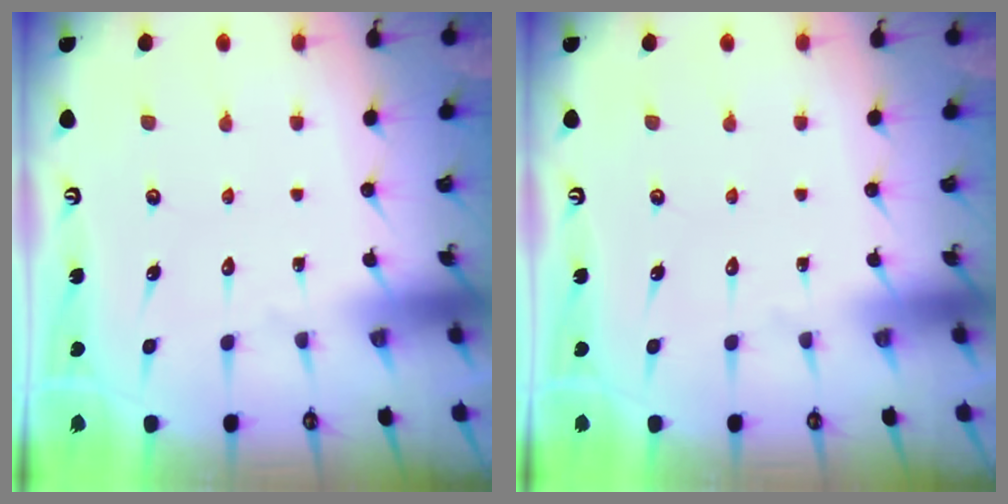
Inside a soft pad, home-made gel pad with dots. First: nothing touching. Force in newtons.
{"total": 0.0}